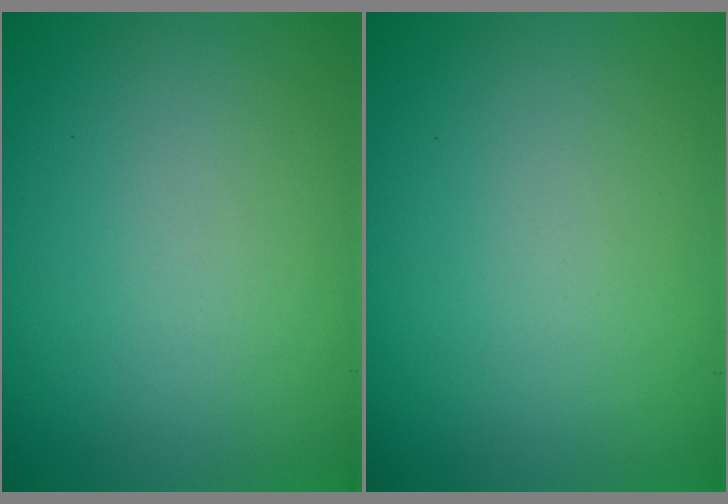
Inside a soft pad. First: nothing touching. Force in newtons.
{"total": 0.0}